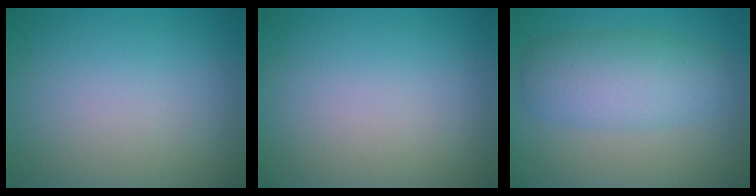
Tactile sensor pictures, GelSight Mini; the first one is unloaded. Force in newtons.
{"total": 0.0}
{"total": 5.0, "press": 5.0, "slide": 0.3}